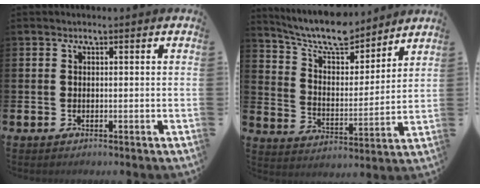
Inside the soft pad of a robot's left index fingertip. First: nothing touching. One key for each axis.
{"total": 9.5, "fx": 8.7, "fy": 2.5, "fz": 3.0, "tx": -0.088, "ty": -0.058, "tz": 0.153}